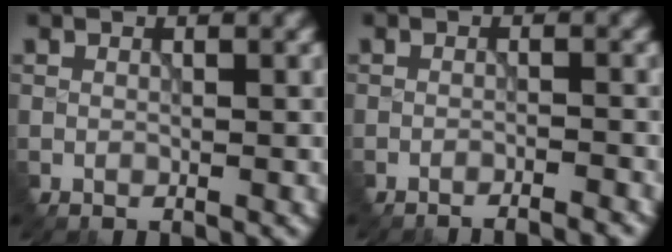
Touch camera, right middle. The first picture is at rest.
{"total": 3.7, "force": [-3.5, 0.3, 1.0], "torque": [-0.007, 0.011, -0.049]}